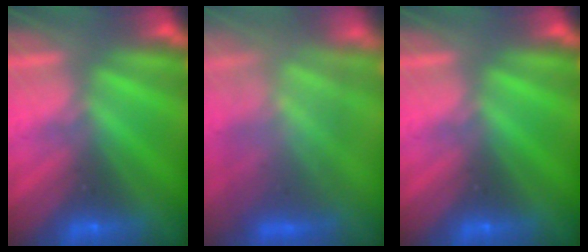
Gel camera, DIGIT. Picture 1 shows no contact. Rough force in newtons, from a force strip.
{"total": 4.7}
{"total": 0.0}